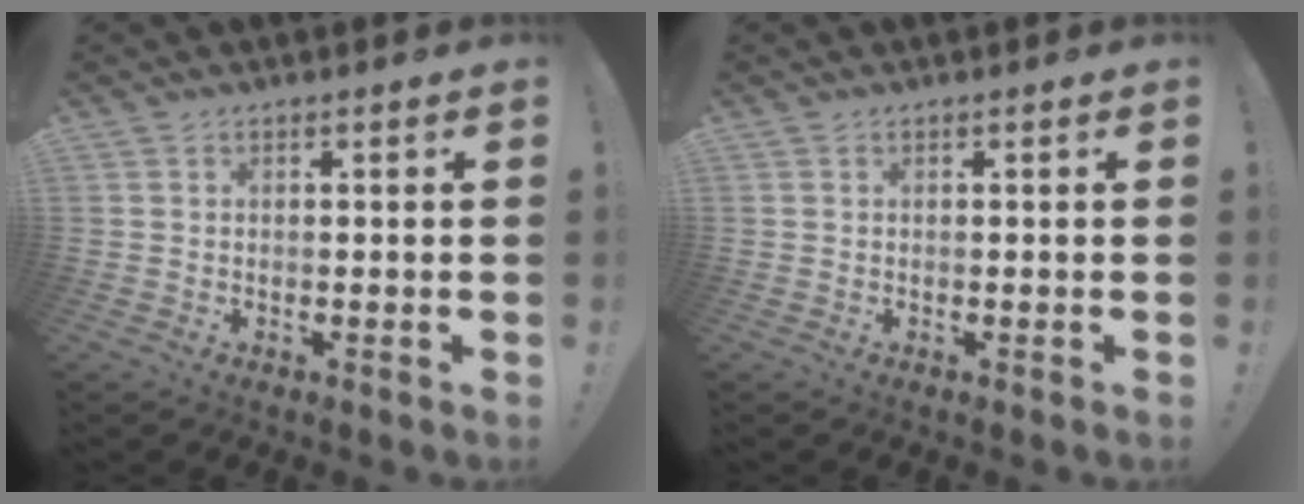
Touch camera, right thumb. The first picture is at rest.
{"total": 0.0}